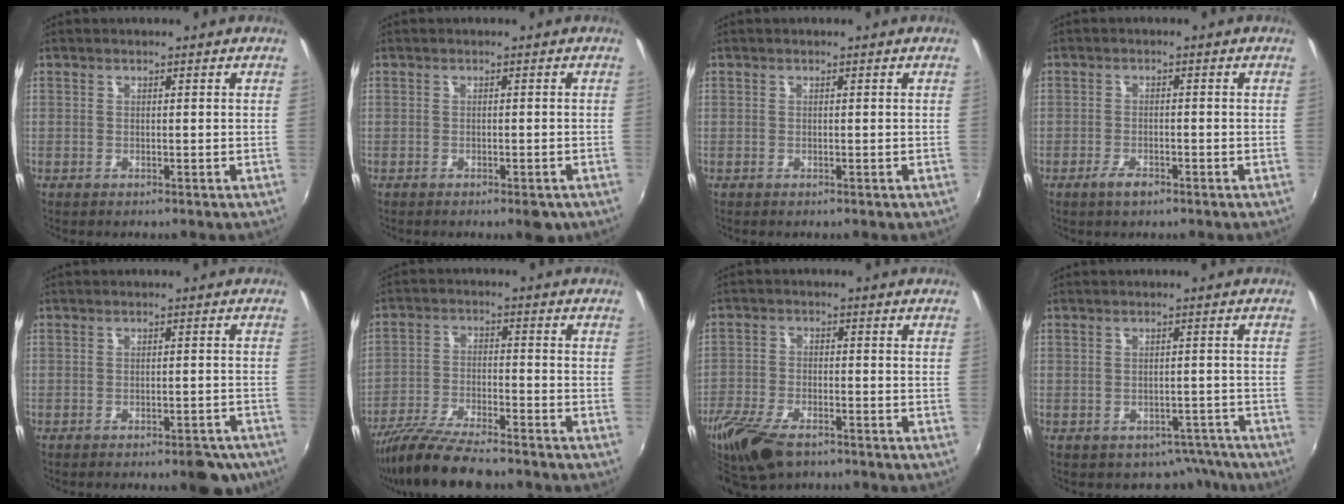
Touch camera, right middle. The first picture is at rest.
{"total": 3.4, "force": [-2.4, 1.4, 2.0], "torque": [-0.030, -0.004, -0.027]}
{"total": 0.0}
{"total": 2.6, "force": [-1.9, 1.0, 1.6], "torque": [-0.038, -0.005, -0.038]}
{"total": 7.0, "force": [-5.6, 2.4, 3.4], "torque": [-0.045, 0.003, -0.054]}
{"total": 12.9, "force": [-11.2, 1.9, 6.3], "torque": [-0.141, -0.025, -0.202]}
{"total": 12.1, "force": [-8.6, 4.9, 6.9], "torque": [-0.172, -0.034, -0.163]}
{"total": 5.2, "force": [-4.0, 3.2, 0.7], "torque": [-0.004, 0.022, -0.037]}